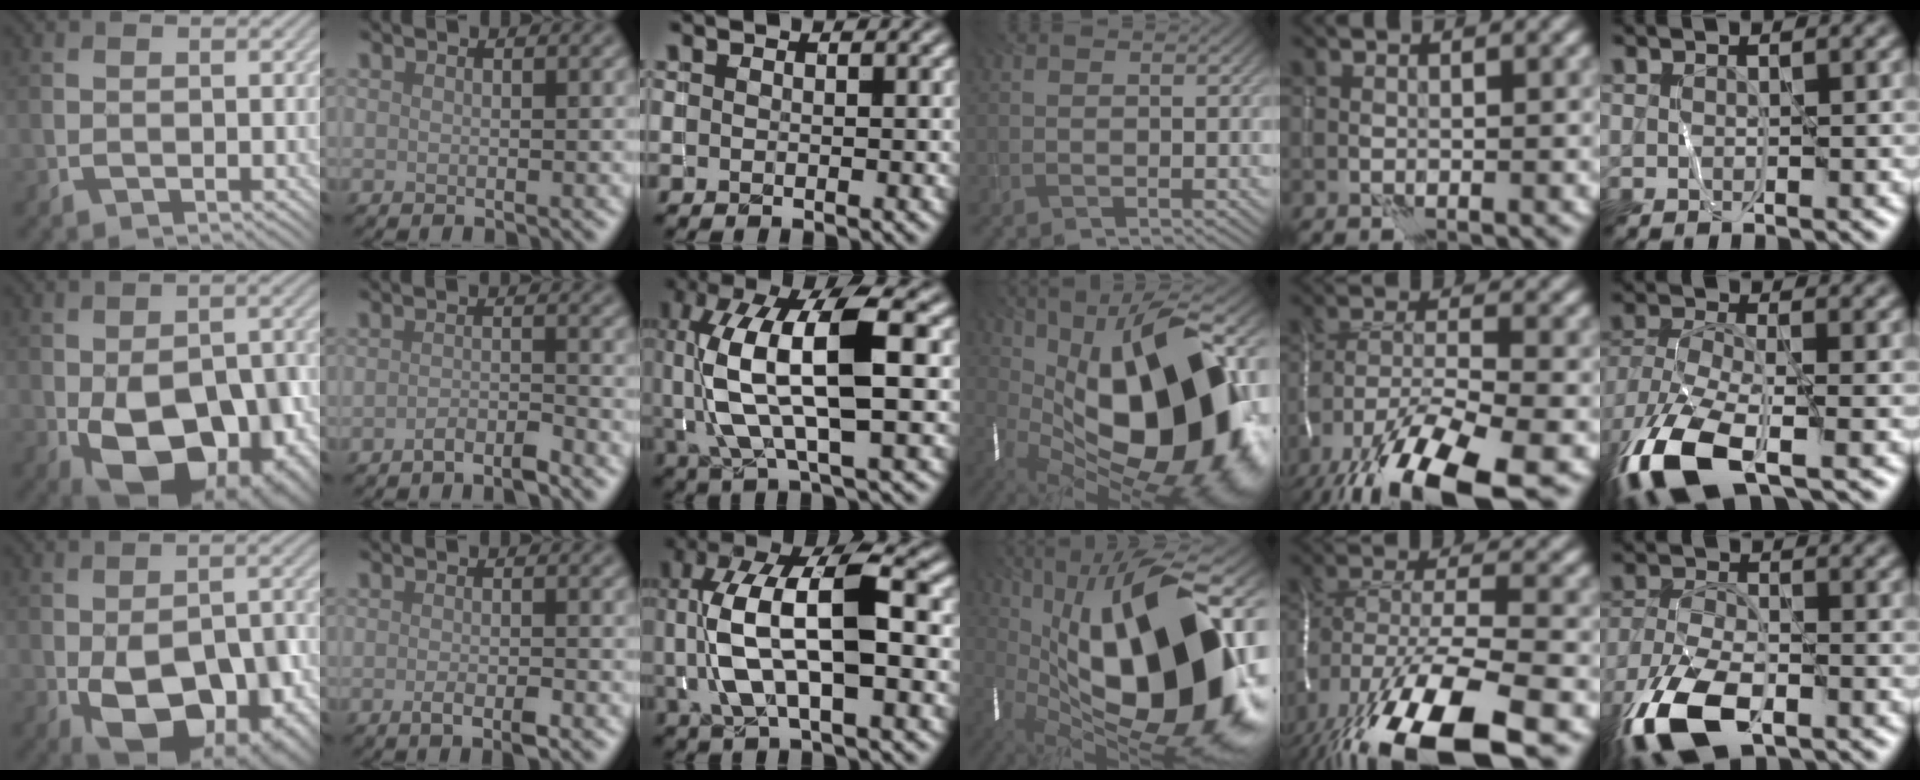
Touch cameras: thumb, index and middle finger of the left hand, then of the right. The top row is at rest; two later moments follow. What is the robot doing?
{"motion": "wrap", "object": "thread"}